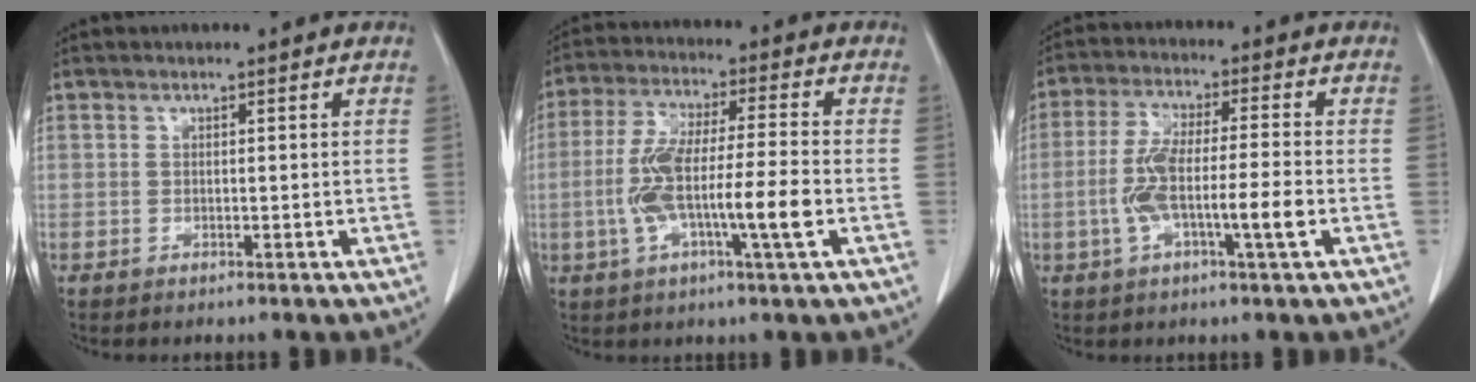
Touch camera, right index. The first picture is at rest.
{"total": 12.0, "force": [-2.8, 0.9, 11.6], "torque": [-0.227, 0.001, -0.053]}
{"total": 9.1, "force": [-2.4, 0.7, 8.8], "torque": [-0.172, 0.005, -0.047]}